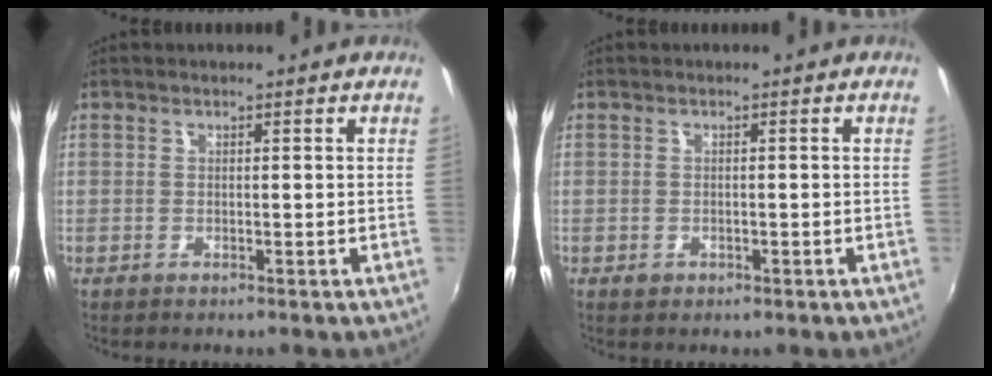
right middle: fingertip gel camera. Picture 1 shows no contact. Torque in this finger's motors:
{"motor_torque": [0.30, -0.30, 0.03, 0.00]}